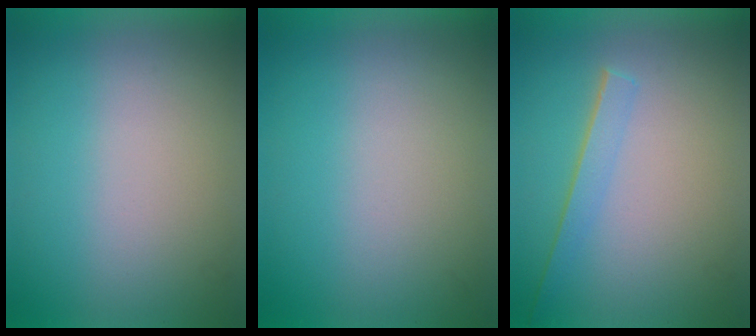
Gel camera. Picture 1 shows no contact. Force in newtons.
{"total": 0.0}
{"total": 1.4}